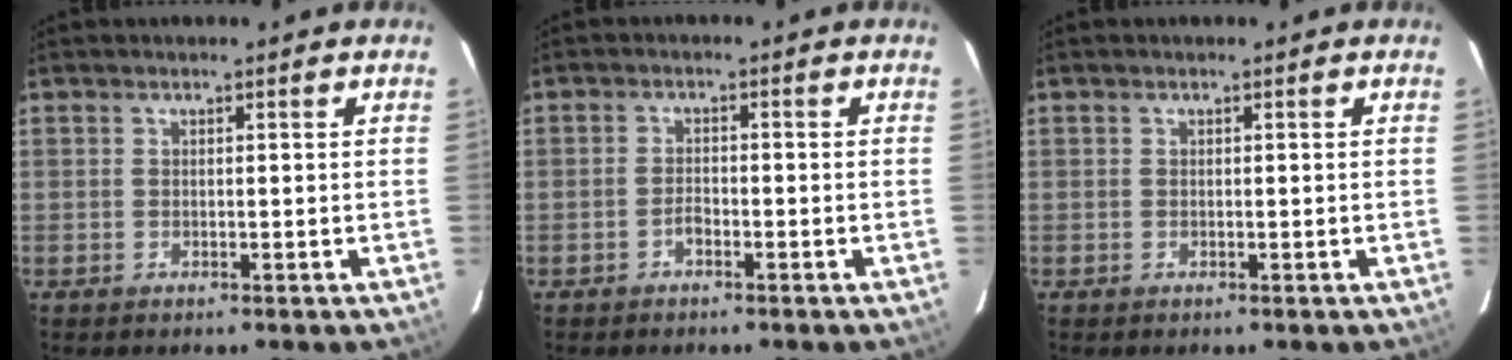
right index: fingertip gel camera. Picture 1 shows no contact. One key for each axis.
{"total": 1.6, "fx": -1.1, "fy": 0.8, "fz": 0.8, "tx": -0.015, "ty": 0.005, "tz": -0.020}
{"total": 0.0}